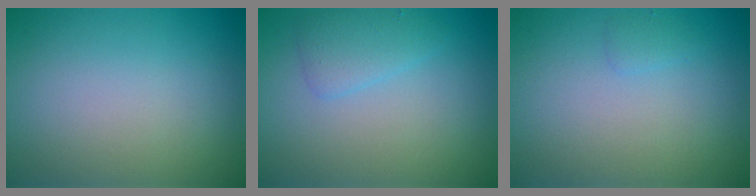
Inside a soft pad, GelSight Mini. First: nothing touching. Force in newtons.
{"total": 1.9, "press": 1.9, "slide": 0.0}
{"total": 0.8, "press": 0.8, "slide": 0.0}